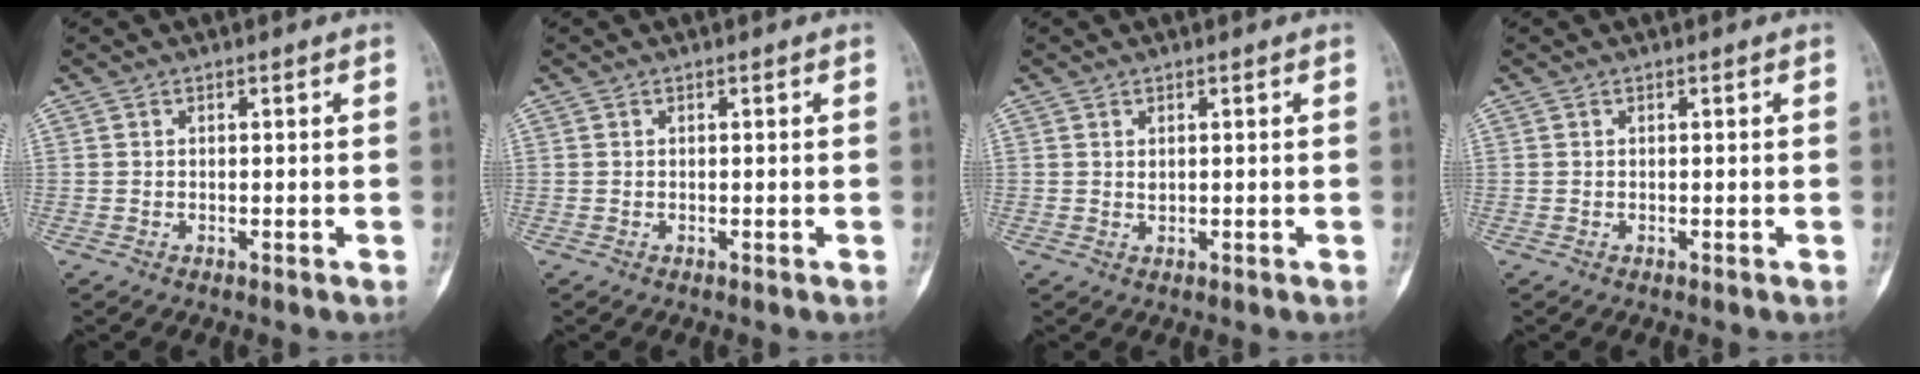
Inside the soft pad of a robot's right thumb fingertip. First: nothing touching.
{"total": 0.0}
{"total": 0.9, "force": [0.3, 0.5, 0.6], "torque": [-0.008, -0.003, 0.008]}
{"total": 0.0}